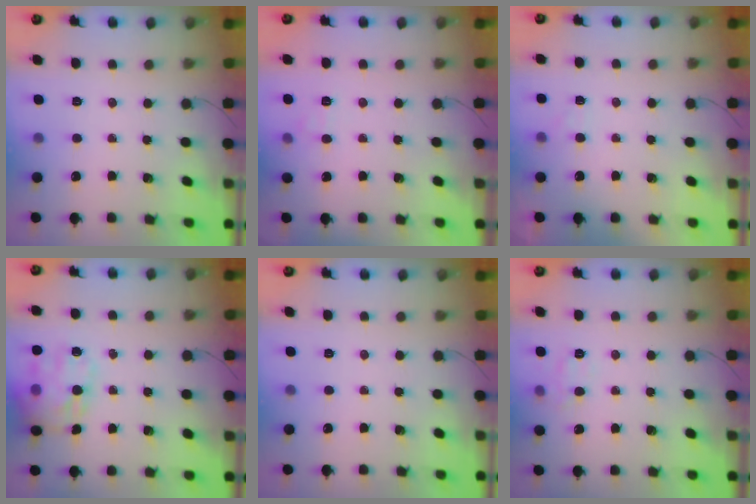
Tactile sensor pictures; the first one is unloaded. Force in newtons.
{"total": 6.3, "press": 6.1, "slide": 1.6}
{"total": 3.7, "press": 3.4, "slide": 1.3}
{"total": 15.0, "press": 14.9, "slide": 1.8}
{"total": 0.0}
{"total": 6.8, "press": 6.6, "slide": 1.2}